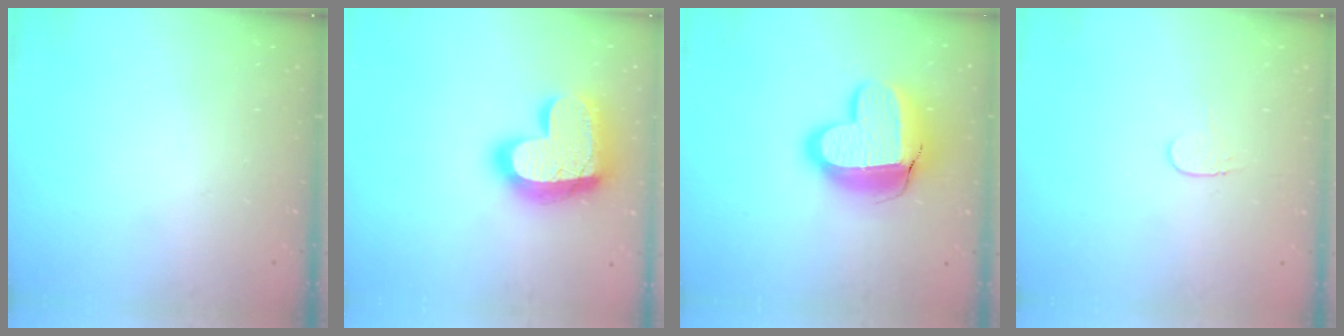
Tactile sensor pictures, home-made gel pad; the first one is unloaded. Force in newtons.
{"total": 22.4, "press": 22.4, "slide": 1.4}
{"total": 17.3, "press": 17.2, "slide": 1.3}
{"total": 3.7, "press": 3.7, "slide": 0.4}